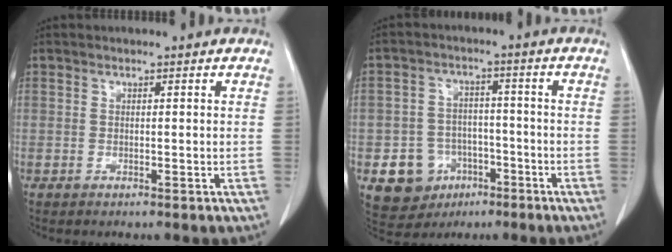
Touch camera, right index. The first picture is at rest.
{"total": 9.5, "force": [-3.9, 8.1, 2.9], "torque": [-0.058, 0.018, -0.049]}